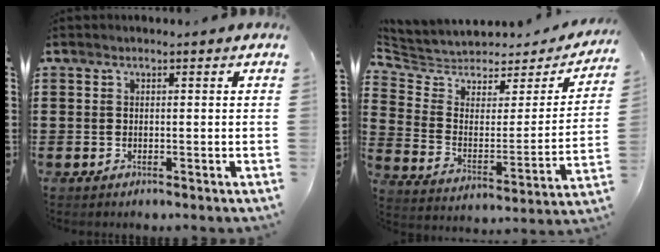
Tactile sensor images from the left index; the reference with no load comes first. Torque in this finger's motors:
{"motor_torque": [2.14, 0.00, -0.11, 0.06]}